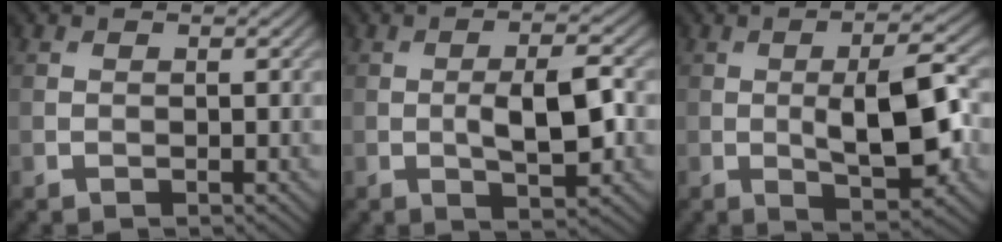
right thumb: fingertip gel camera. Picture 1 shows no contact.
{"total": 6.2, "force": [-0.7, 2.0, 5.8], "torque": [-0.102, 0.002, -0.011]}
{"total": 9.2, "force": [-0.9, 2.9, 8.6], "torque": [-0.135, 0.003, -0.016]}